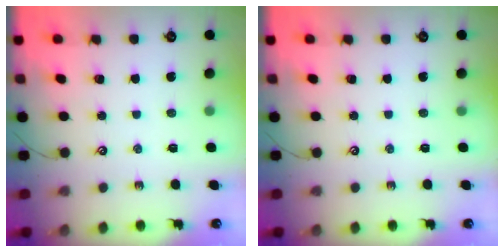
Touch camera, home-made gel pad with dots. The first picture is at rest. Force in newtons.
{"total": 0.0}